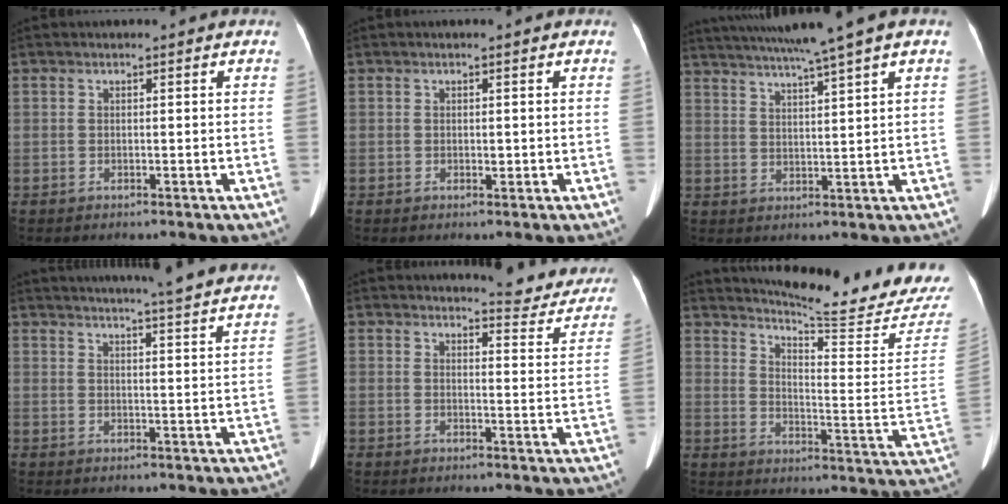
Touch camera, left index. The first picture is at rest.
{"total": 0.8, "force": [-0.1, 0.4, 0.6], "torque": [-0.008, -0.001, -0.002]}
{"total": 11.8, "force": [9.3, -1.6, 7.1], "torque": [-0.119, 0.014, 0.135]}
{"total": 20.8, "force": [19.2, -0.2, 8.1], "torque": [-0.123, -0.019, 0.234]}
{"total": 8.8, "force": [8.5, 1.6, 1.4], "torque": [-0.003, -0.030, 0.083]}
{"total": 21.3, "force": [20.5, 0.1, 5.6], "torque": [-0.089, -0.121, 0.246]}